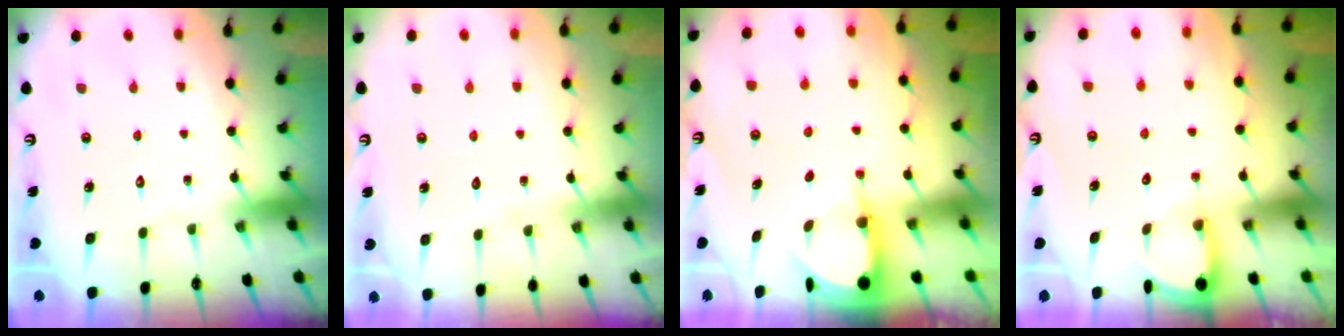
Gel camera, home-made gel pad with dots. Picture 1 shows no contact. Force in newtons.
{"total": 4.3, "press": 4.3, "slide": 0.4}
{"total": 3.9, "press": 3.9, "slide": 0.3}
{"total": 2.8, "press": 2.8, "slide": 0.3}